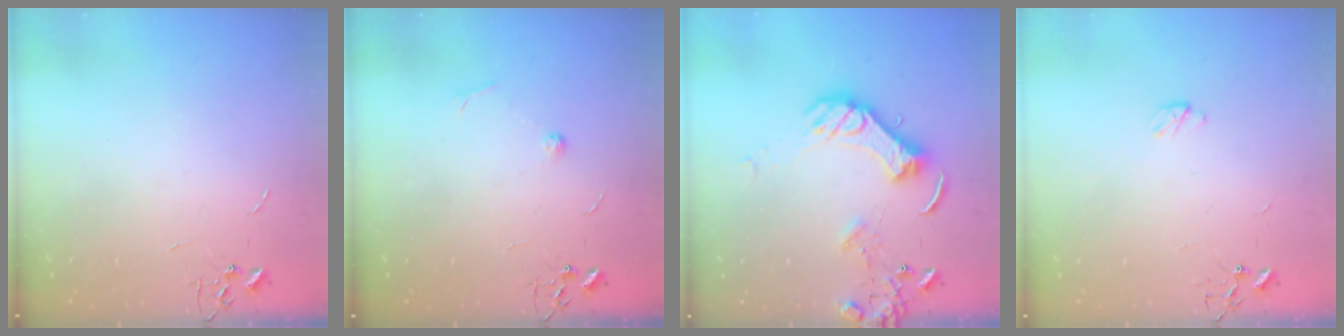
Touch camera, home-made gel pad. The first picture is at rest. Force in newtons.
{"total": 5.6, "press": 5.5, "slide": 1.1}
{"total": 12.7, "press": 12.6, "slide": 1.4}
{"total": 3.3, "press": 3.2, "slide": 0.4}